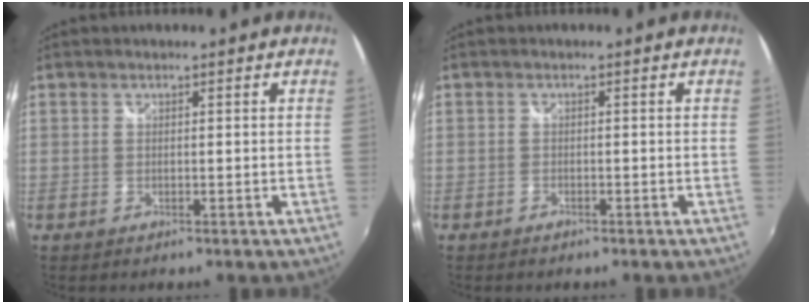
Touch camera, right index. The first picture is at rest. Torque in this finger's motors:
{"motor_torque": [0.14, -0.13, 0.04, 0.00]}